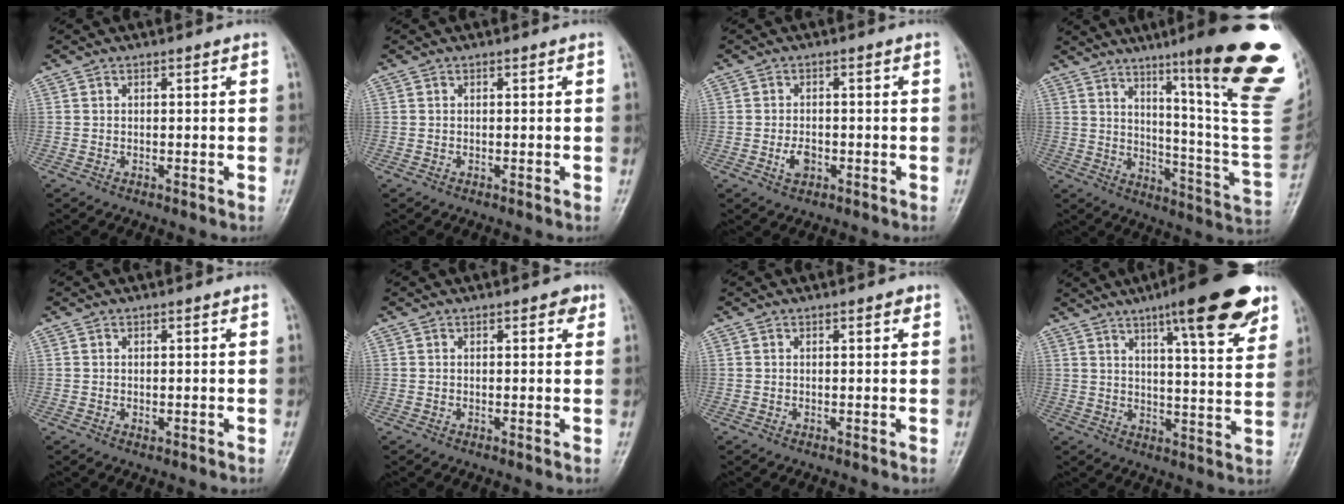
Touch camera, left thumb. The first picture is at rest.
{"total": 0.0}
{"total": 2.9, "force": [-1.0, 1.8, 2.0], "torque": [-0.034, 0.003, -0.018]}
{"total": 27.6, "force": [14.2, 2.9, 23.6], "torque": [-0.254, -0.066, 0.206]}
{"total": 1.0, "force": [0.3, 0.5, 0.8], "torque": [-0.011, -0.001, 0.007]}
{"total": 2.2, "force": [1.2, 1.0, 1.6], "torque": [-0.011, -0.002, 0.012]}
{"total": 1.3, "force": [0.8, 0.5, 1.0], "torque": [-0.009, -0.001, 0.007]}
{"total": 17.6, "force": [10.7, 3.6, 13.6], "torque": [-0.162, -0.044, 0.149]}